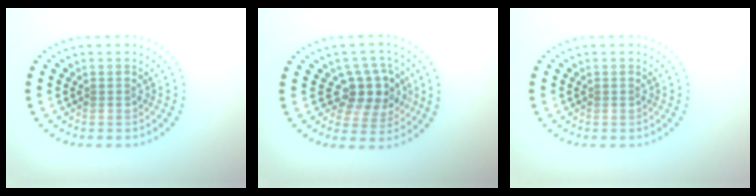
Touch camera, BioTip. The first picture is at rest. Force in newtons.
{"total": 3.7, "press": 3.4, "slide": 1.5}
{"total": 0.0}